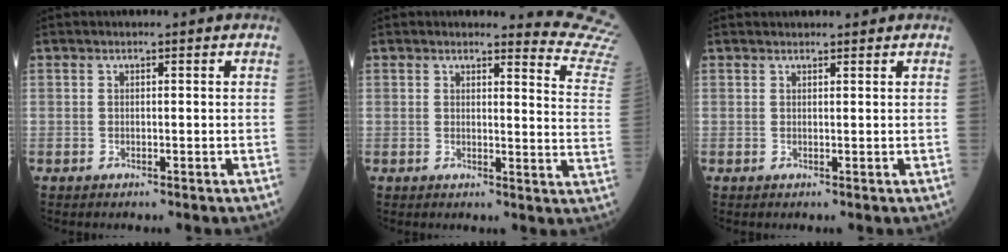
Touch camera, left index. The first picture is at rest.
{"total": 10.4, "force": [10.4, -1.0, -0.2], "torque": [0.016, -0.142, 0.076]}
{"total": 2.8, "force": [2.7, 0.5, 0.5], "torque": [-0.005, 0.021, 0.035]}